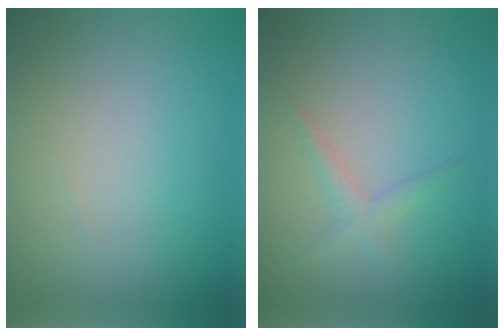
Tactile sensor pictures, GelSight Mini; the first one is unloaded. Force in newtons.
{"total": 1.3, "press": 1.3, "slide": 0.2}